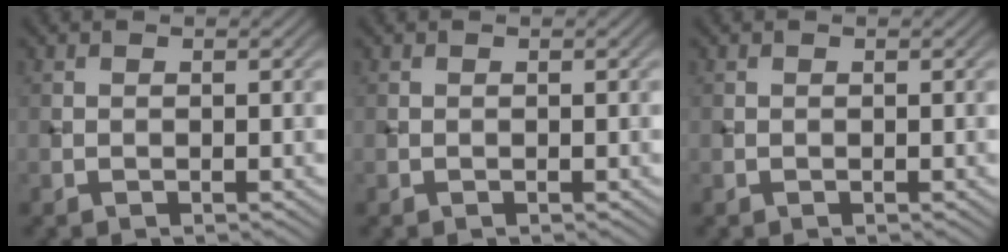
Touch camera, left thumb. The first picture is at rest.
{"total": 0.0}
{"total": 0.0}